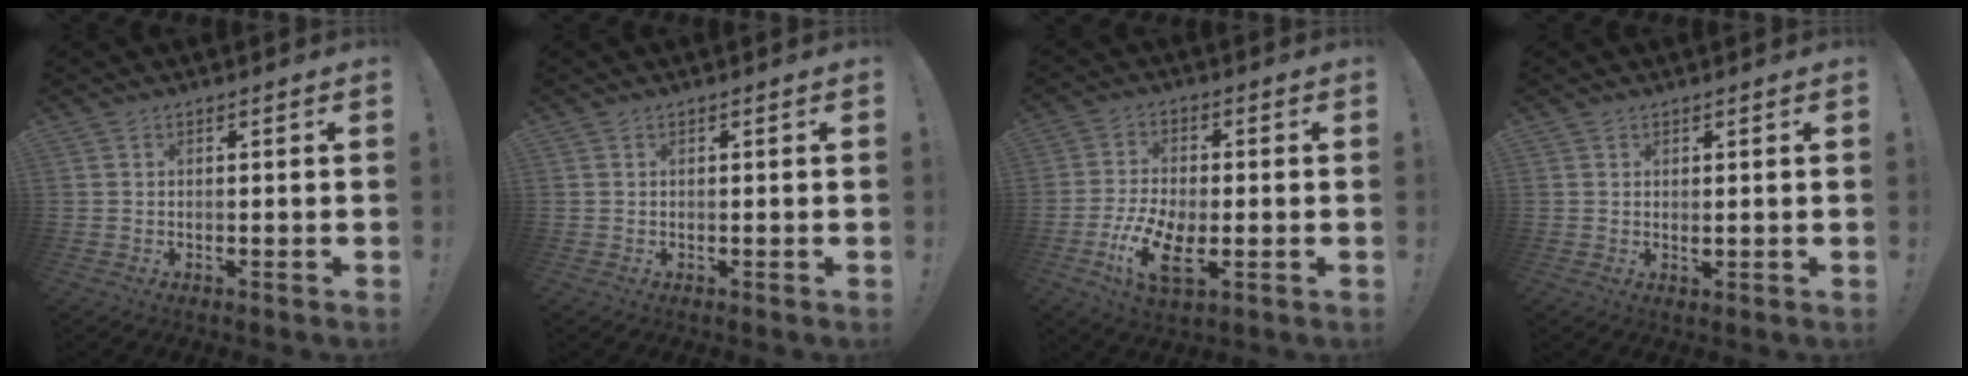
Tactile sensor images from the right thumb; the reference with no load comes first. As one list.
[{"total": 0.0}, {"total": 12.5, "force": [-4.1, 6.1, 10.1], "torque": [-0.205, 0.001, -0.075]}, {"total": 1.0, "force": [0.6, 0.4, 0.7], "torque": [0.002, -0.008, 0.009]}]